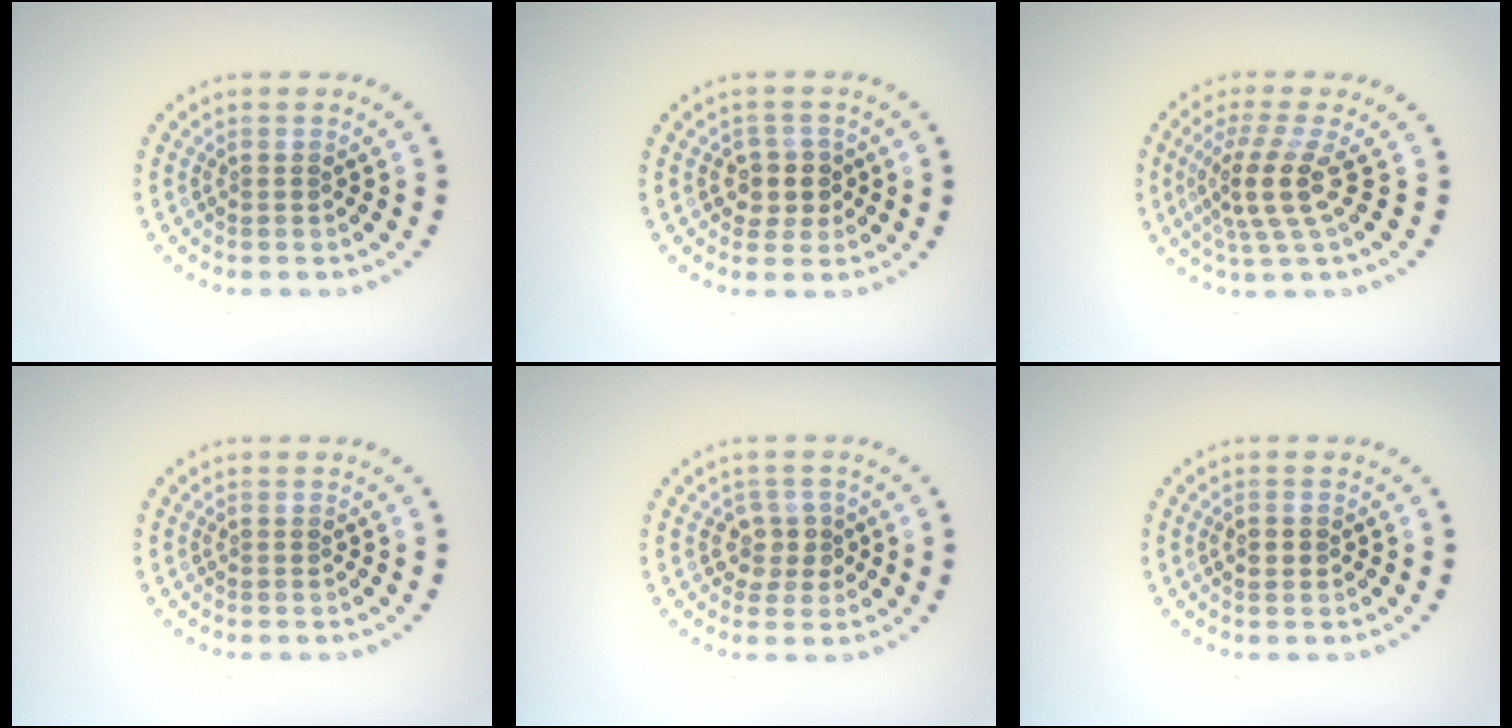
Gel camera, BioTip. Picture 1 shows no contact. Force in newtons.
{"total": 2.6, "press": 2.4, "slide": 1.1}
{"total": 3.9, "press": 2.8, "slide": 2.7}
{"total": 0.0}
{"total": 2.3, "press": 2.1, "slide": 0.9}
{"total": 1.7, "press": 1.7, "slide": 0.1}